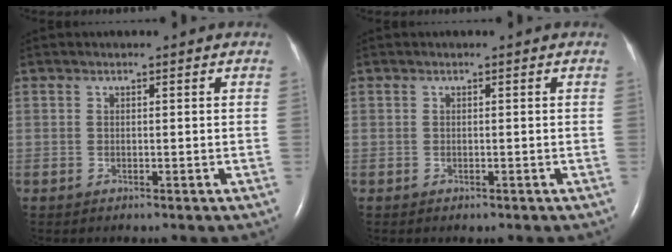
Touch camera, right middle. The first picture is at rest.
{"total": 0.0}